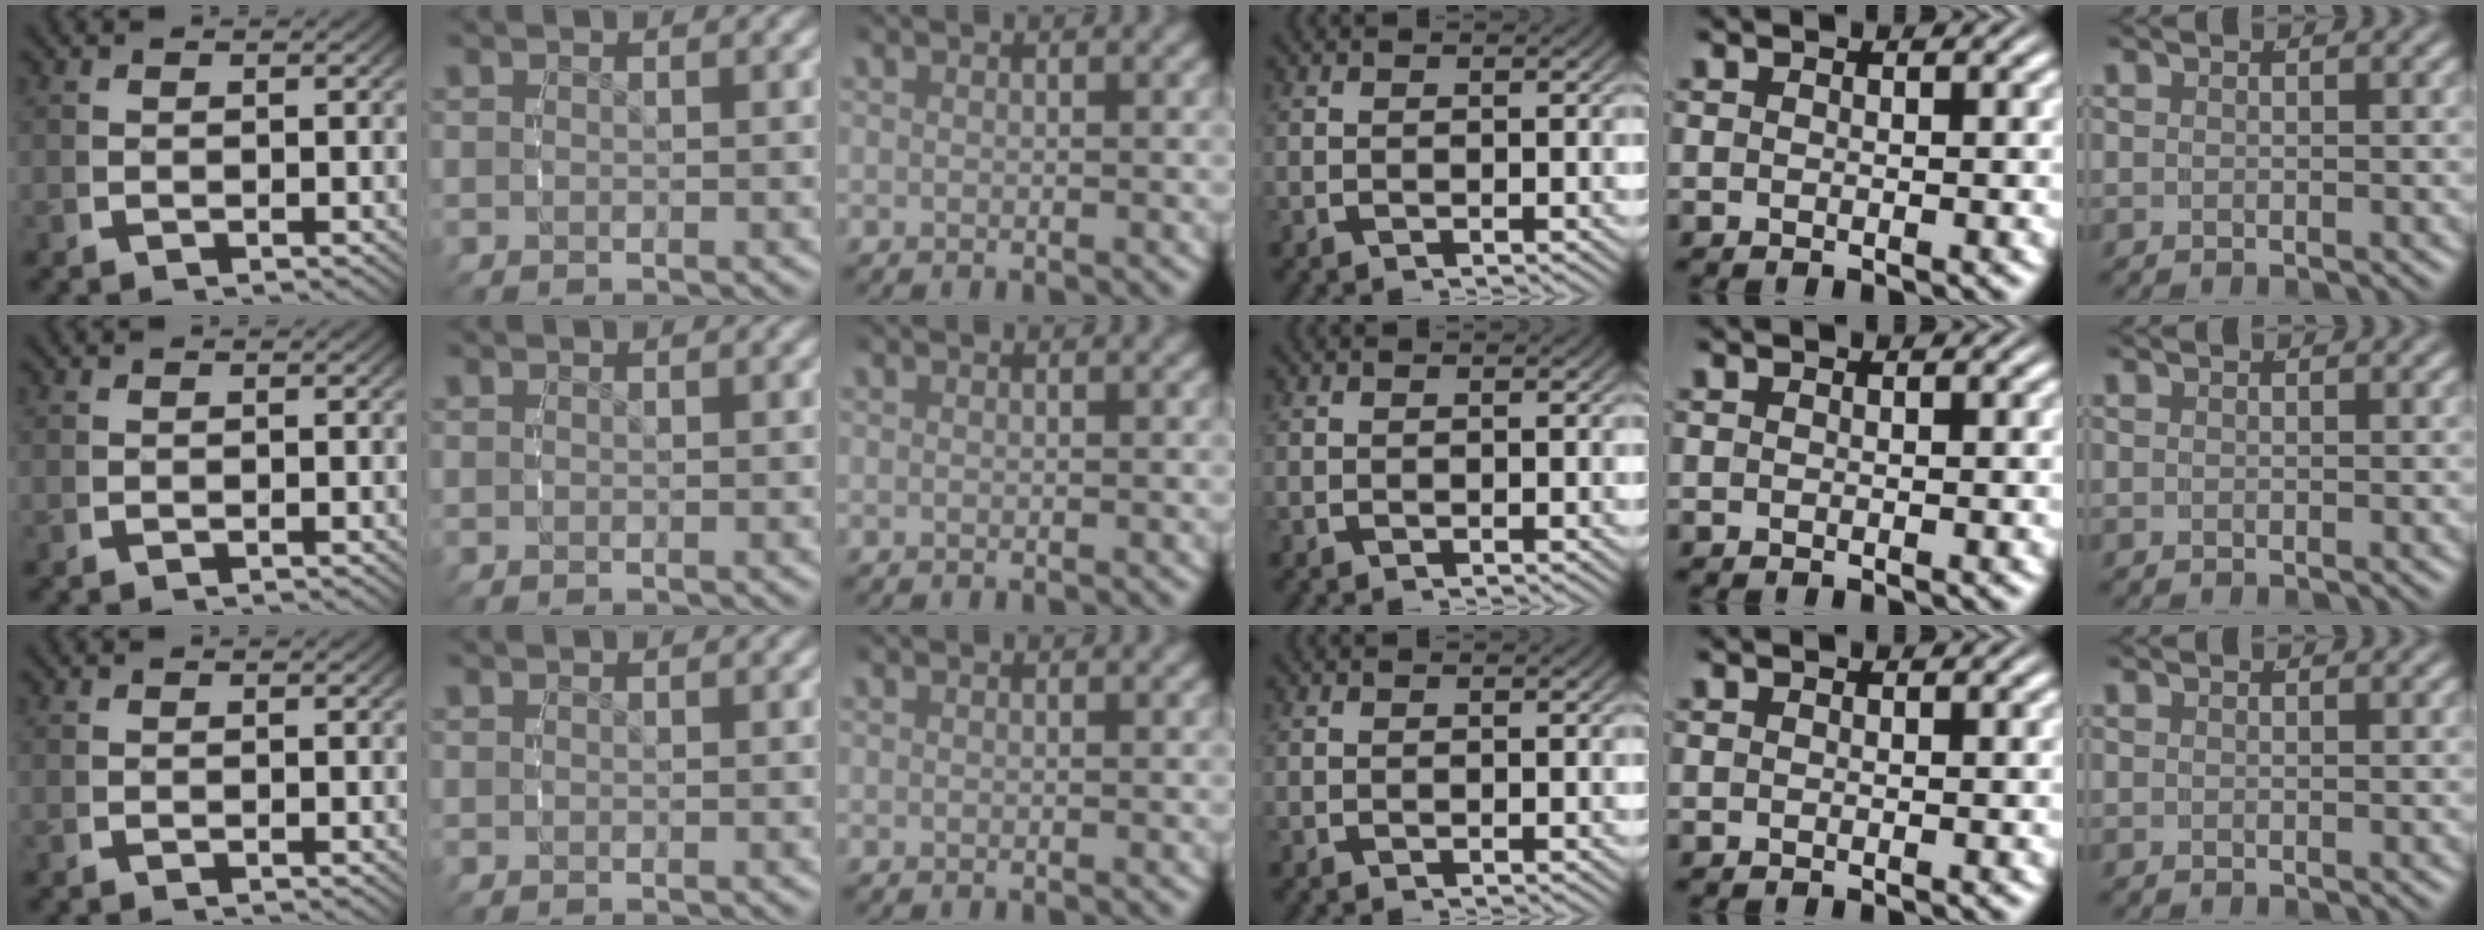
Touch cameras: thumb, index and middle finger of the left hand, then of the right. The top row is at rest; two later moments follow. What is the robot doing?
{"motion": "reach", "object": "stress ball aka squeeze ball"}